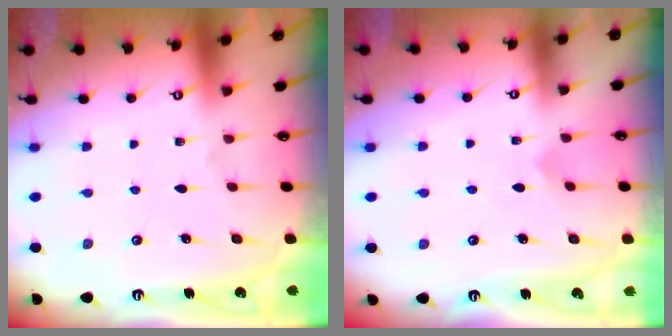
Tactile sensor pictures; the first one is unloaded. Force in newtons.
{"total": 4.1, "press": 4.1, "slide": 0.2}